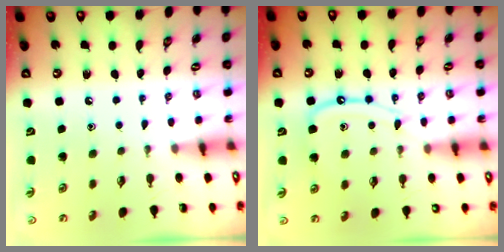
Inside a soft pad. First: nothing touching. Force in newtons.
{"total": 11.4, "press": 11.4, "slide": 1.2}